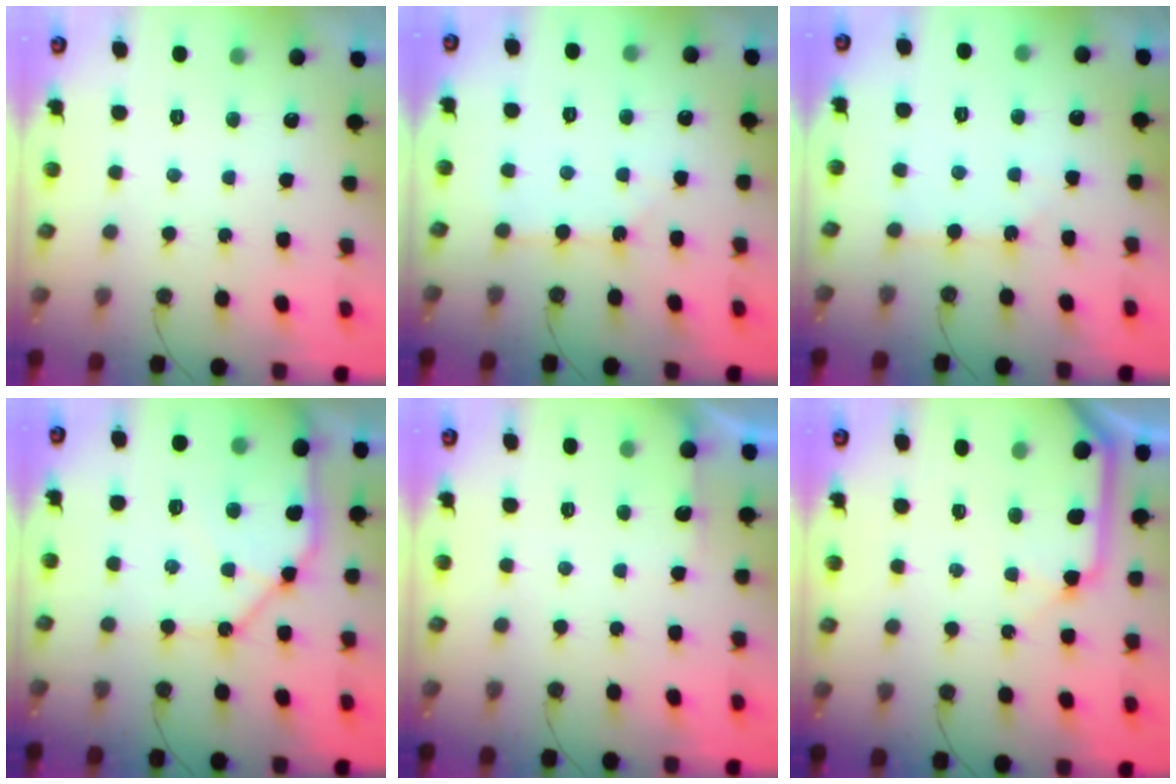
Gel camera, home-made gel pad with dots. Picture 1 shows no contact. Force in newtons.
{"total": 2.1, "press": 2.1, "slide": 0.3}
{"total": 2.5, "press": 2.5, "slide": 0.4}
{"total": 14.0, "press": 13.9, "slide": 1.6}
{"total": 2.6, "press": 2.6, "slide": 0.4}
{"total": 10.1, "press": 10.0, "slide": 1.1}